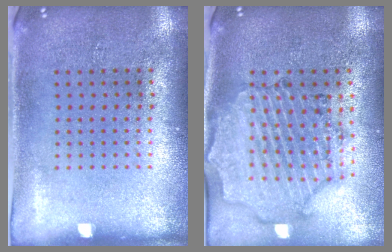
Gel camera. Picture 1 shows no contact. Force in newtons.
{"total": 1.7, "press": 1.6, "slide": 0.3}